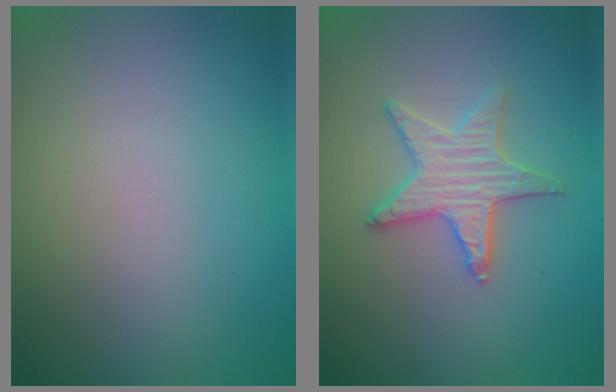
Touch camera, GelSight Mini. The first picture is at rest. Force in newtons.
{"total": 3.3, "press": 3.2, "slide": 0.8}